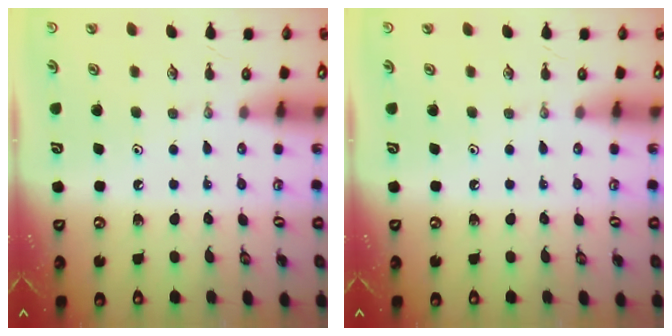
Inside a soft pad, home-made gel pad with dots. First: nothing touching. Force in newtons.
{"total": 0.0}